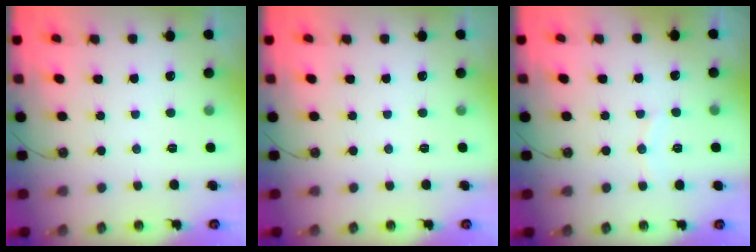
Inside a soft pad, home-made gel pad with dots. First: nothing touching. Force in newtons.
{"total": 0.0}
{"total": 4.2, "press": 4.1, "slide": 0.4}